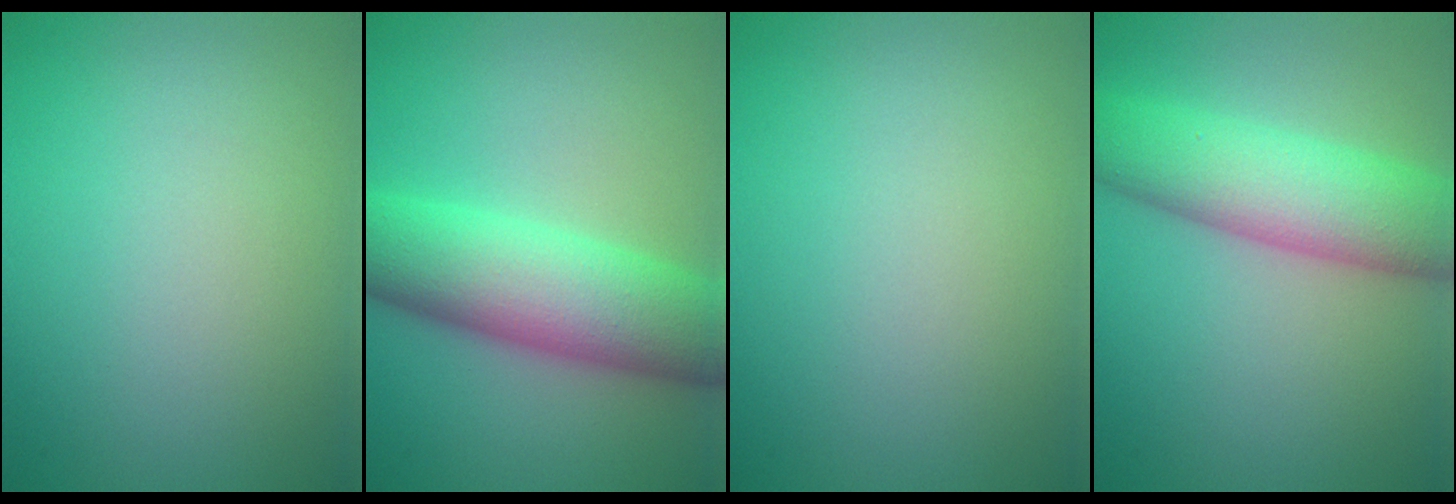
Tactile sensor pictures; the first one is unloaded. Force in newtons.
{"total": 9.8, "press": 9.8, "slide": 0.2}
{"total": 0.0}
{"total": 8.0, "press": 8.0, "slide": 0.3}